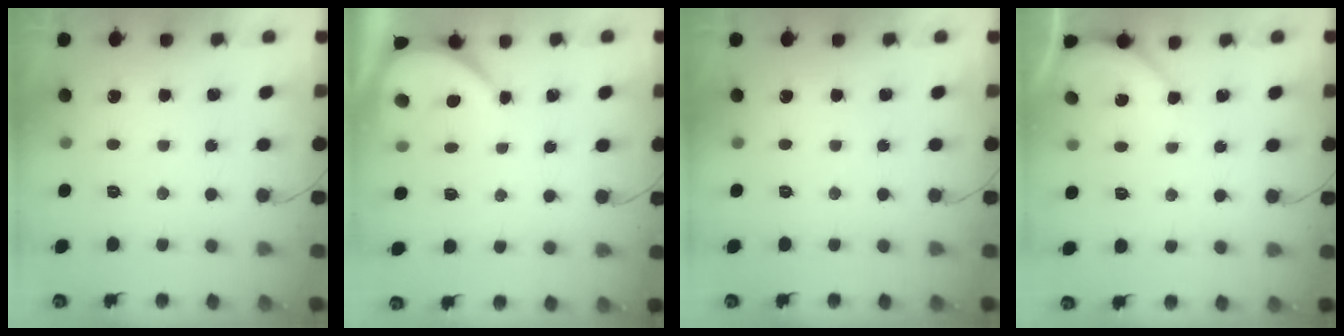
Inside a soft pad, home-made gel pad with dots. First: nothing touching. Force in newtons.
{"total": 3.9, "press": 3.9, "slide": 0.6}
{"total": 0.0}
{"total": 3.2, "press": 3.1, "slide": 0.3}